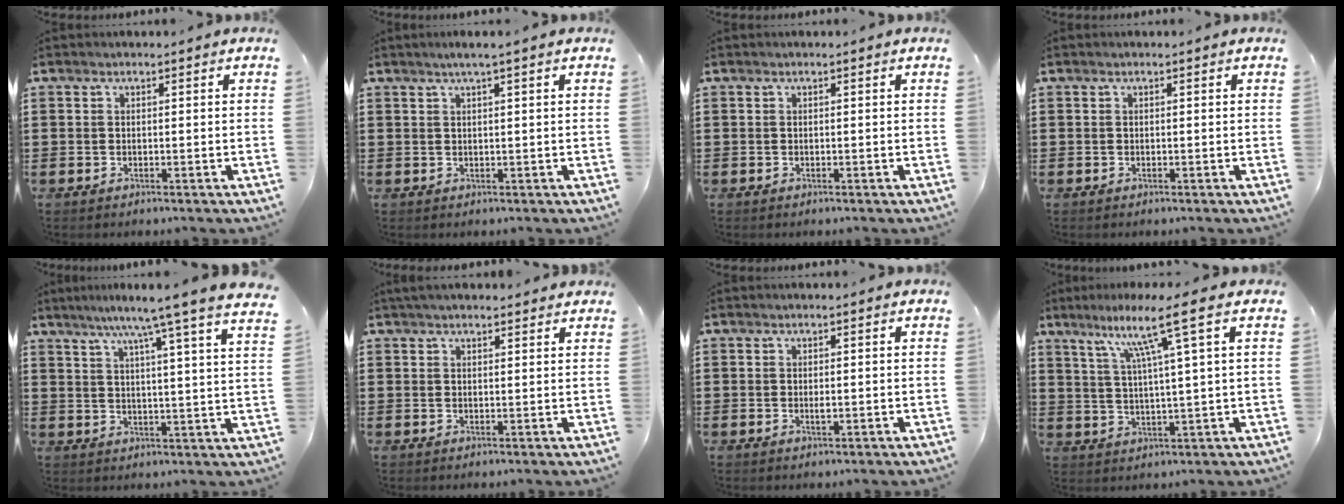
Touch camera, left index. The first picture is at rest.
{"total": 1.5, "force": [0.9, -0.1, 1.2], "torque": [-0.023, 0.001, 0.014]}
{"total": 0.0}
{"total": 0.0}
{"total": 7.8, "force": [6.4, -1.4, 4.3], "torque": [-0.092, -0.040, 0.098]}
{"total": 2.2, "force": [2.0, 0.4, 0.8], "torque": [-0.018, 0.004, 0.038]}
{"total": 0.9, "force": [0.0, 0.3, 0.9], "torque": [-0.019, -0.001, 0.000]}
{"total": 8.9, "force": [4.9, -0.6, 7.4], "torque": [-0.149, -0.006, 0.077]}